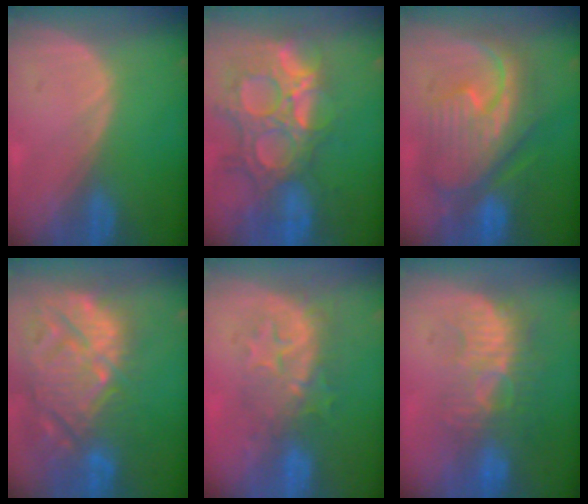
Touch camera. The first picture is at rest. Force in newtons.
{"total": 14.0, "press": 11.8, "slide": 7.5}
{"total": 11.8, "press": 11.7, "slide": 1.2}
{"total": 15.0, "press": 12.9, "slide": 7.7}
{"total": 8.2, "press": 7.9, "slide": 2.2}
{"total": 9.1, "press": 8.7, "slide": 2.9}